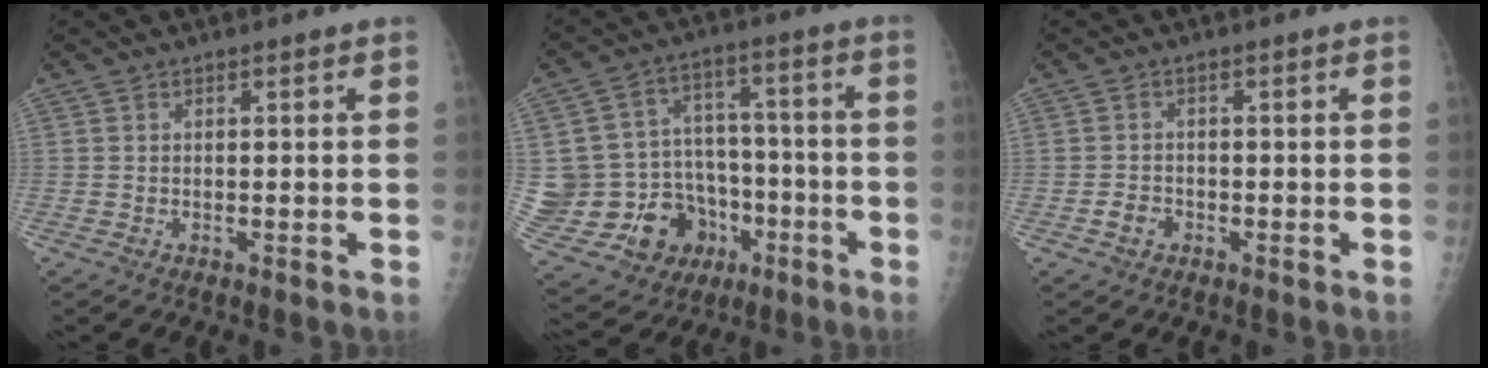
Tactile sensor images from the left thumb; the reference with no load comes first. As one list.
[{"total": 21.3, "force": [-5.4, 17.7, 10.7], "torque": [-0.195, 0.065, -0.060]}, {"total": 2.2, "force": [-1.2, 1.8, 0.8], "torque": [-0.005, 0.010, -0.019]}]